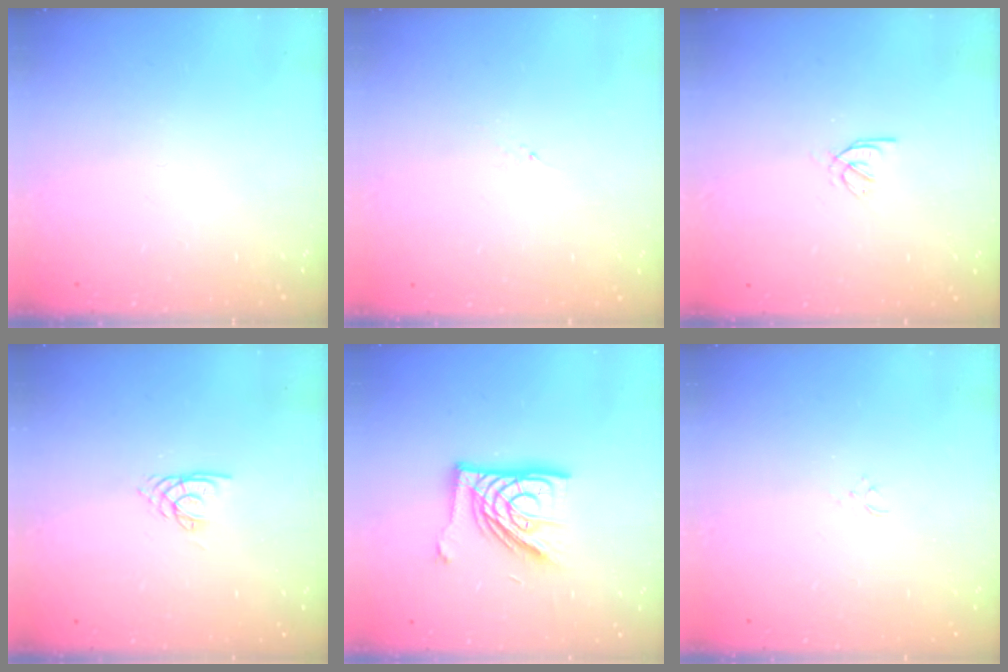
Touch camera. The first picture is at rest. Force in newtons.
{"total": 1.2, "press": 1.1, "slide": 0.2}
{"total": 2.1, "press": 2.0, "slide": 0.5}
{"total": 2.1, "press": 2.1, "slide": 0.1}
{"total": 17.3, "press": 17.3, "slide": 1.7}
{"total": 2.4, "press": 2.4, "slide": 0.3}